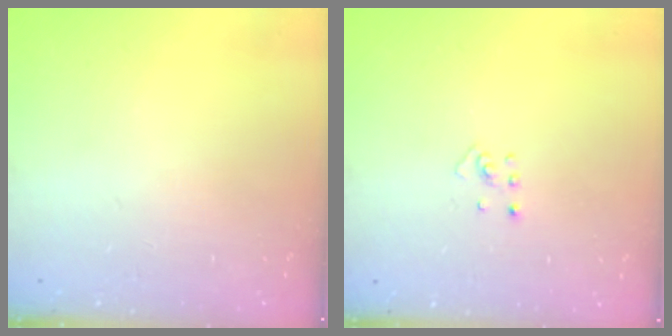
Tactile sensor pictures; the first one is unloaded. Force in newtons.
{"total": 2.5, "press": 2.4, "slide": 0.5}